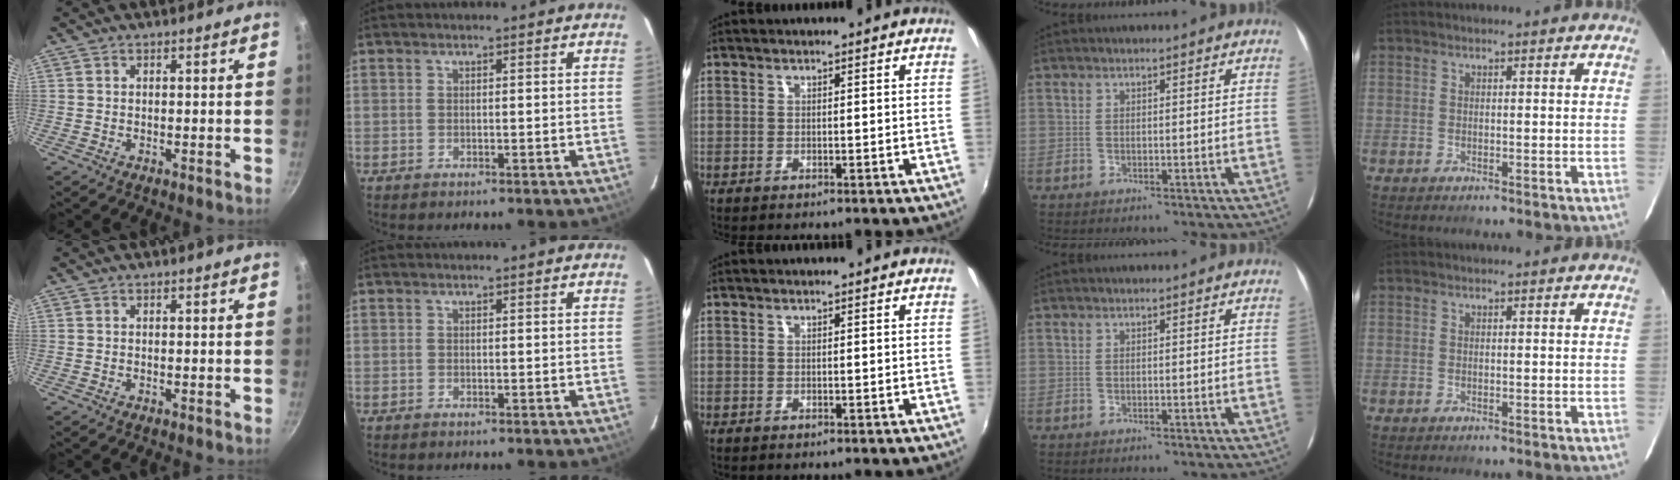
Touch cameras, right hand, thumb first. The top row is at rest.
{}